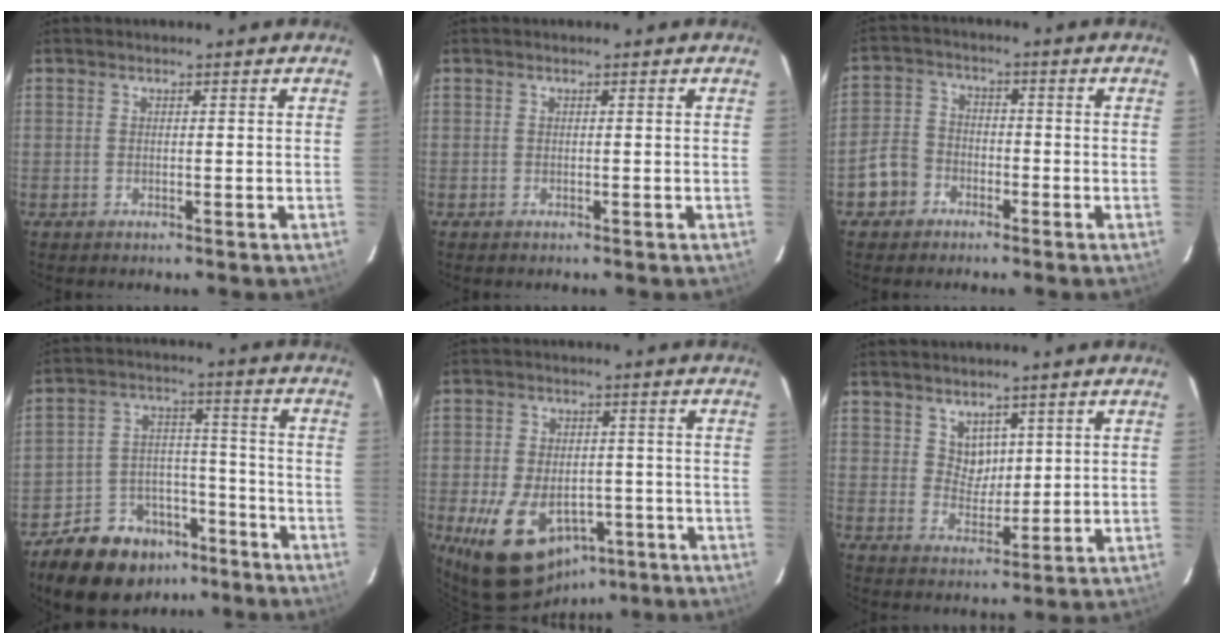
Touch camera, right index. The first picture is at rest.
{"total": 0.0}
{"total": 6.1, "force": [-3.4, 4.9, 1.5], "torque": [-0.040, 0.020, -0.064]}
{"total": 15.5, "force": [-10.8, 9.4, 5.7], "torque": [-0.131, 0.039, -0.154]}
{"total": 15.8, "force": [-7.4, 10.2, 9.6], "torque": [-0.204, -0.012, -0.102]}
{"total": 4.4, "force": [2.5, 3.5, 1.1], "torque": [-0.012, 0.003, 0.050]}